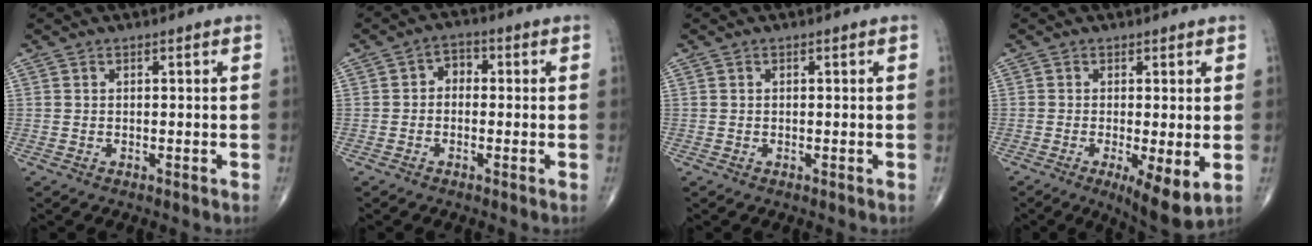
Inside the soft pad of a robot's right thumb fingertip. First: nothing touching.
{"total": 3.2, "force": [-0.2, 2.5, 2.0], "torque": [-0.012, 0.015, -0.018]}
{"total": 0.0}
{"total": 8.1, "force": [-1.9, 2.2, 7.5], "torque": [-0.119, -0.025, -0.030]}